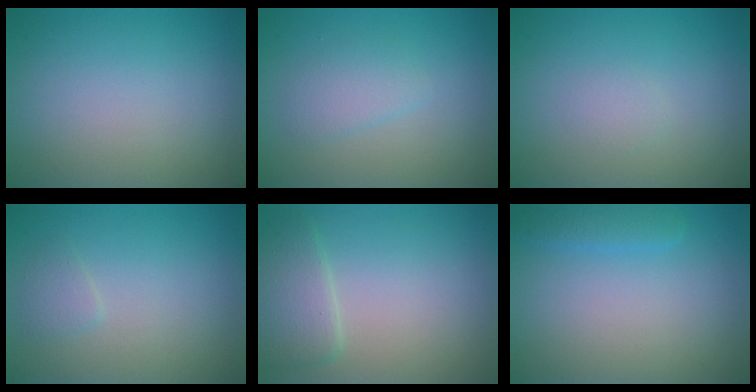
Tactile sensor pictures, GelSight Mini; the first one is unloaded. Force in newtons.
{"total": 1.8, "press": 1.8, "slide": 0.1}
{"total": 0.7, "press": 0.7, "slide": 0.0}
{"total": 1.0, "press": 1.0, "slide": 0.1}
{"total": 2.8, "press": 2.8, "slide": 0.2}
{"total": 1.5, "press": 1.5, "slide": 0.2}